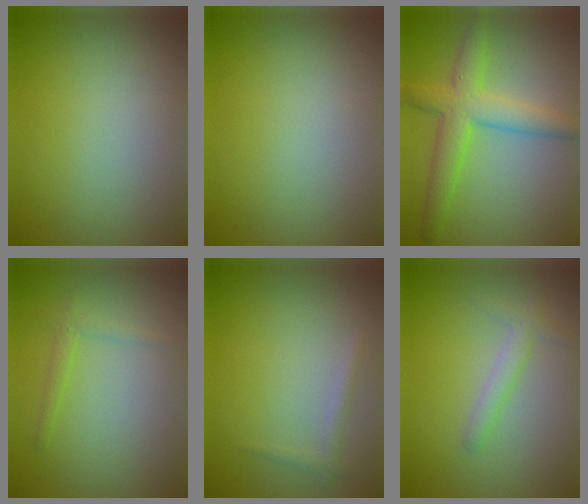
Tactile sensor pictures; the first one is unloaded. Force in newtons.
{"total": 0.0}
{"total": 4.7, "press": 4.7, "slide": 0.3}
{"total": 1.2, "press": 1.2, "slide": 0.1}
{"total": 1.0, "press": 1.0, "slide": 0.0}
{"total": 1.7, "press": 1.7, "slide": 0.1}